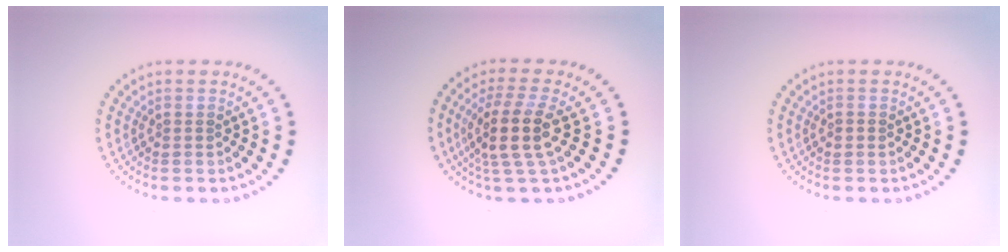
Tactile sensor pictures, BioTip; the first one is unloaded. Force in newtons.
{"total": 4.1, "press": 3.4, "slide": 2.4}
{"total": 0.7, "press": 0.7, "slide": 0.1}